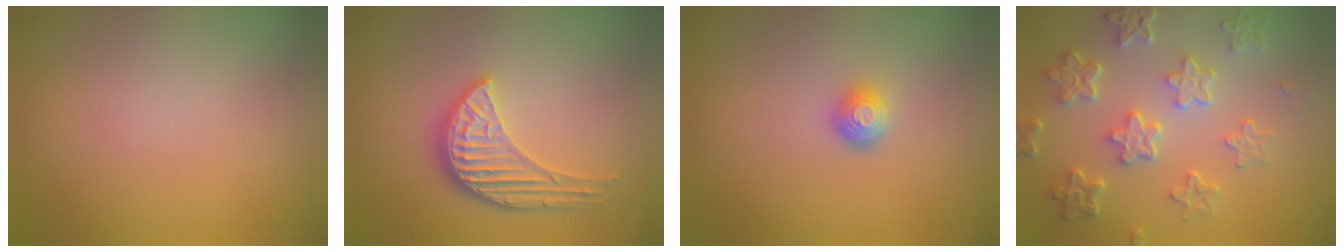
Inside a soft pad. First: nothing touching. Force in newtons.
{"total": 4.5, "press": 3.7, "slide": 2.6}
{"total": 1.8, "press": 1.3, "slide": 1.2}
{"total": 6.0, "press": 4.6, "slide": 4.0}